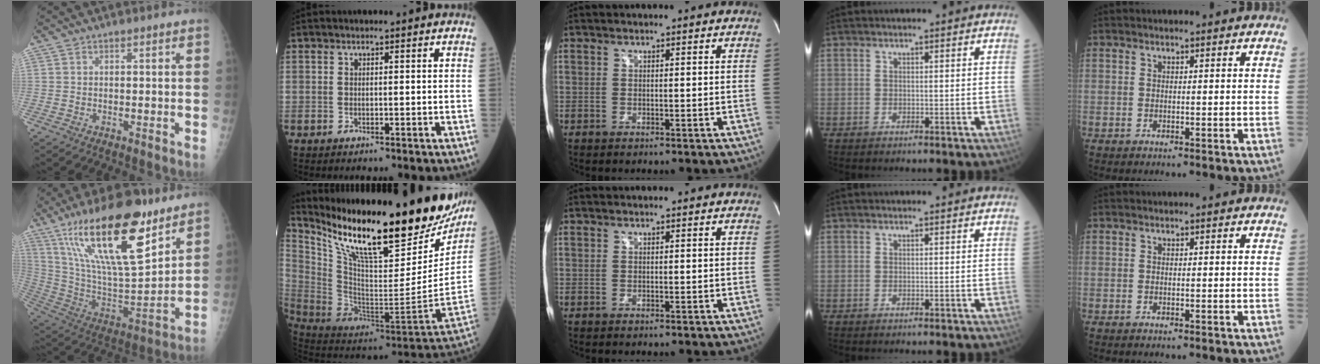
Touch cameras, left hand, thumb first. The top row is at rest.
{"thumb": {"total": 27.0, "force": [16.1, 8.6, 19.9], "torque": [-0.334, -0.057, 0.286]}, "index": {"total": 32.2, "force": [24.3, 7.1, 20.0], "torque": [-0.339, -0.039, 0.367]}}